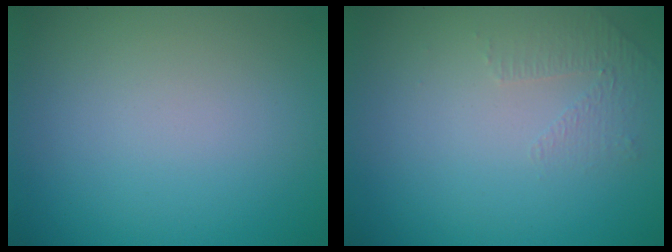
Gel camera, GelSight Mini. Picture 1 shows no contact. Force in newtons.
{"total": 1.1, "press": 0.6, "slide": 1.0}